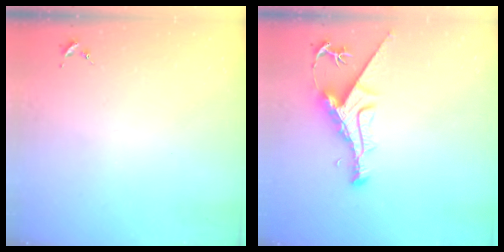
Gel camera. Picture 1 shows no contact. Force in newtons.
{"total": 9.9, "press": 9.8, "slide": 1.3}